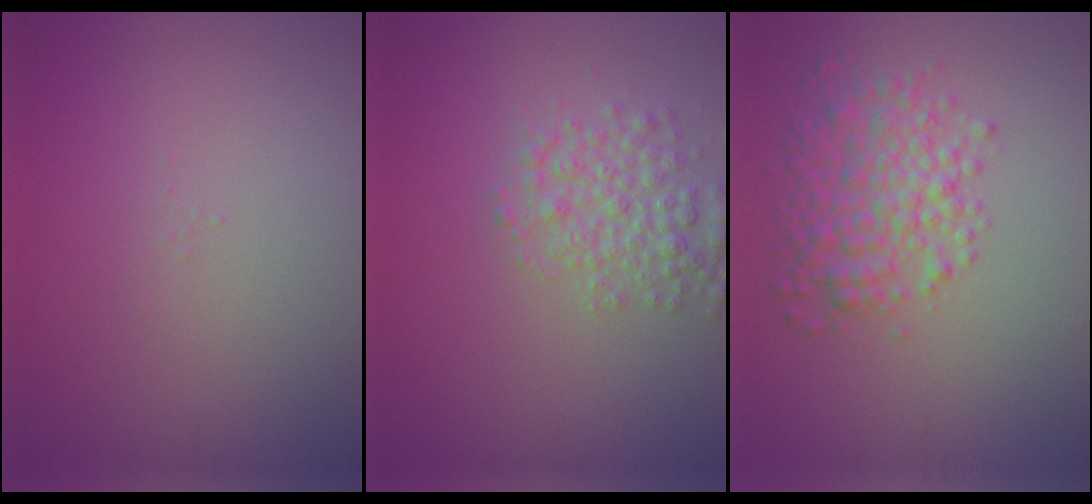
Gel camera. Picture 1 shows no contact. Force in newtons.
{"total": 3.5, "press": 3.5, "slide": 0.1}
{"total": 4.5, "press": 4.4, "slide": 0.1}